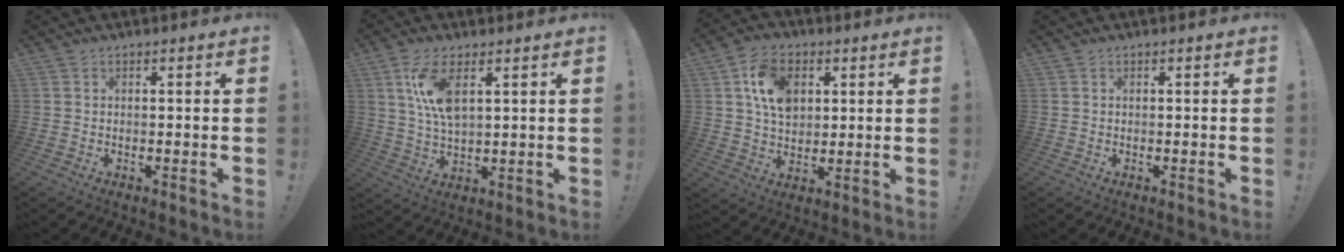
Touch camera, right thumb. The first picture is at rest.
{"total": 10.0, "force": [4.1, 3.9, 8.3], "torque": [-0.161, -0.014, 0.071]}
{"total": 12.7, "force": [4.3, 9.2, 7.7], "torque": [-0.128, 0.001, 0.082]}
{"total": 0.0}